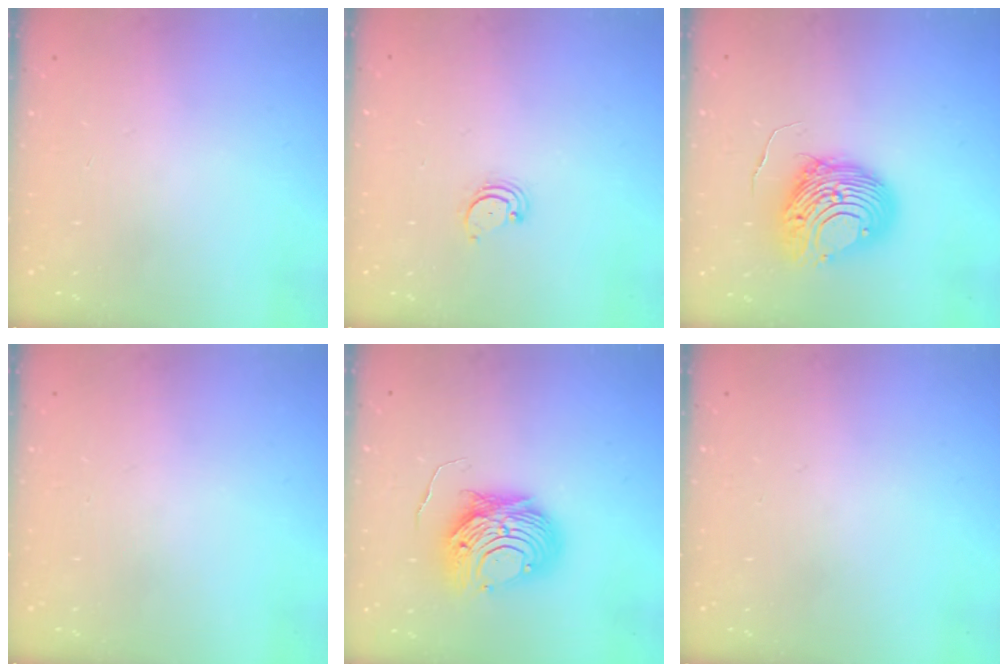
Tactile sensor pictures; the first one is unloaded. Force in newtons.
{"total": 2.6, "press": 2.5, "slide": 0.3}
{"total": 10.6, "press": 10.5, "slide": 1.4}
{"total": 0.0}
{"total": 10.5, "press": 10.5, "slide": 1.0}
{"total": 0.0}